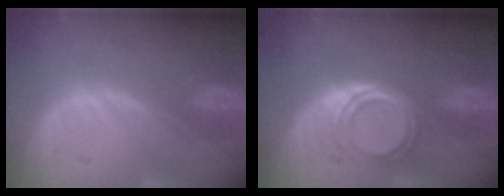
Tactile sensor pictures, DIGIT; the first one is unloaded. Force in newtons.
{"total": 5.3, "press": 4.5, "slide": 2.8}